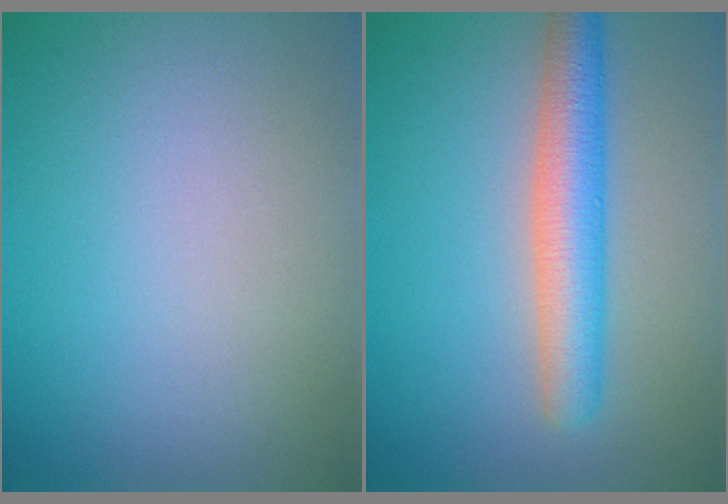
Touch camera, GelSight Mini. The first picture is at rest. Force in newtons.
{"total": 5.1, "press": 5.1, "slide": 0.1}